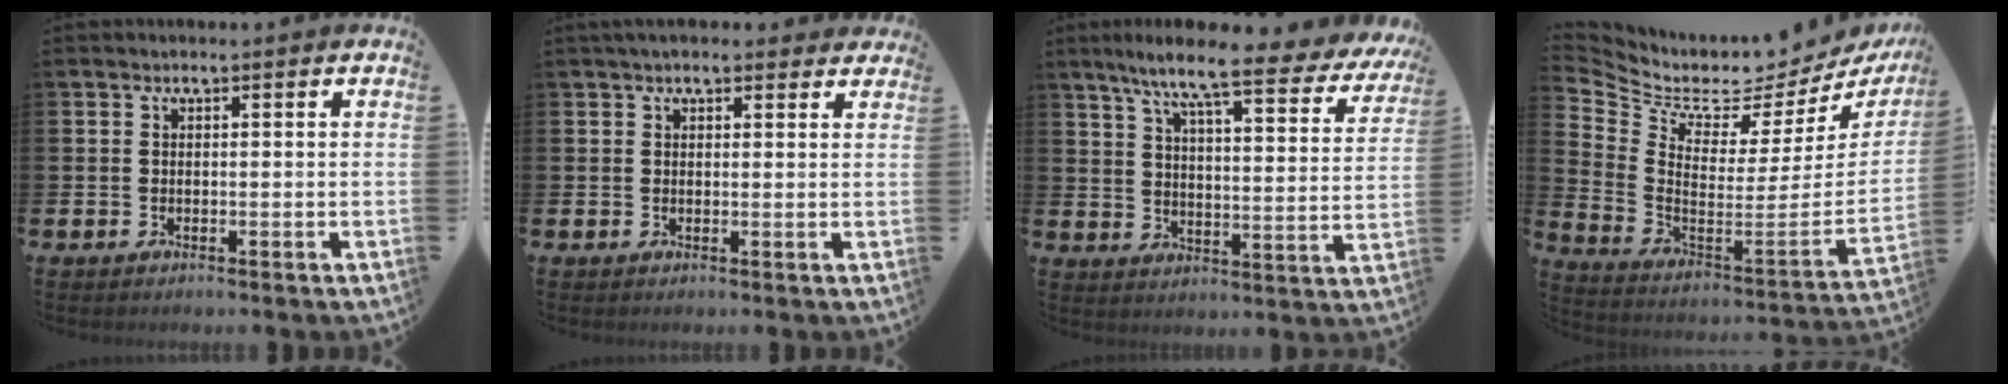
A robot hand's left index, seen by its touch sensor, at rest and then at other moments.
{"total": 2.3, "force": [2.1, 0.7, 0.6], "torque": [-0.012, 0.000, 0.037]}
{"total": 9.6, "force": [7.7, 1.1, 5.6], "torque": [-0.124, -0.050, 0.123]}
{"total": 3.9, "force": [3.3, 1.9, 0.8], "torque": [-0.050, -0.048, 0.049]}